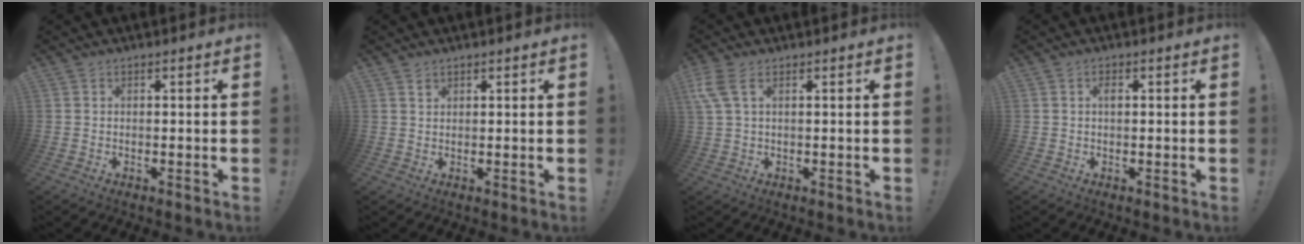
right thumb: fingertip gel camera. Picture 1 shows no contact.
{"total": 1.3, "force": [1.1, 0.6, 0.5], "torque": [0.006, -0.006, 0.017]}
{"total": 5.2, "force": [2.3, 1.9, 4.3], "torque": [-0.094, -0.002, 0.044]}
{"total": 1.0, "force": [0.2, 0.5, 0.8], "torque": [-0.009, 0.001, 0.002]}